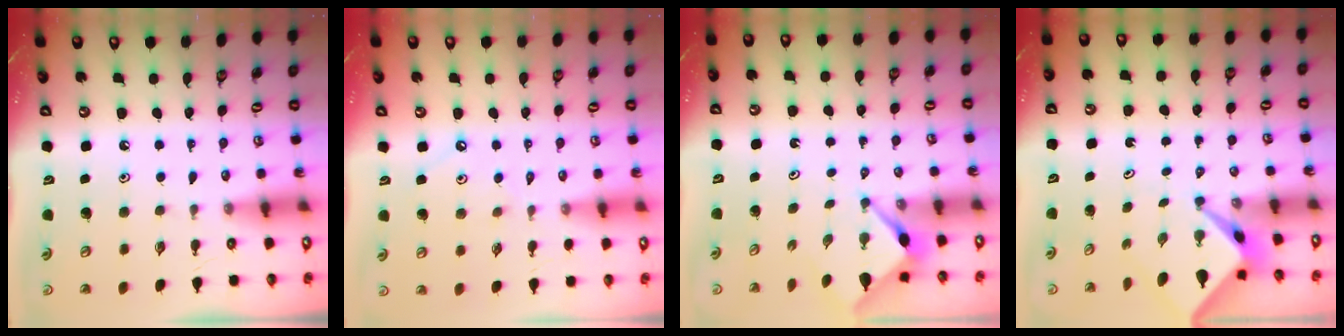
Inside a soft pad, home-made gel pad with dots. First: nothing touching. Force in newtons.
{"total": 4.2, "press": 4.1, "slide": 0.6}
{"total": 2.9, "press": 2.8, "slide": 0.3}
{"total": 2.5, "press": 2.5, "slide": 0.1}